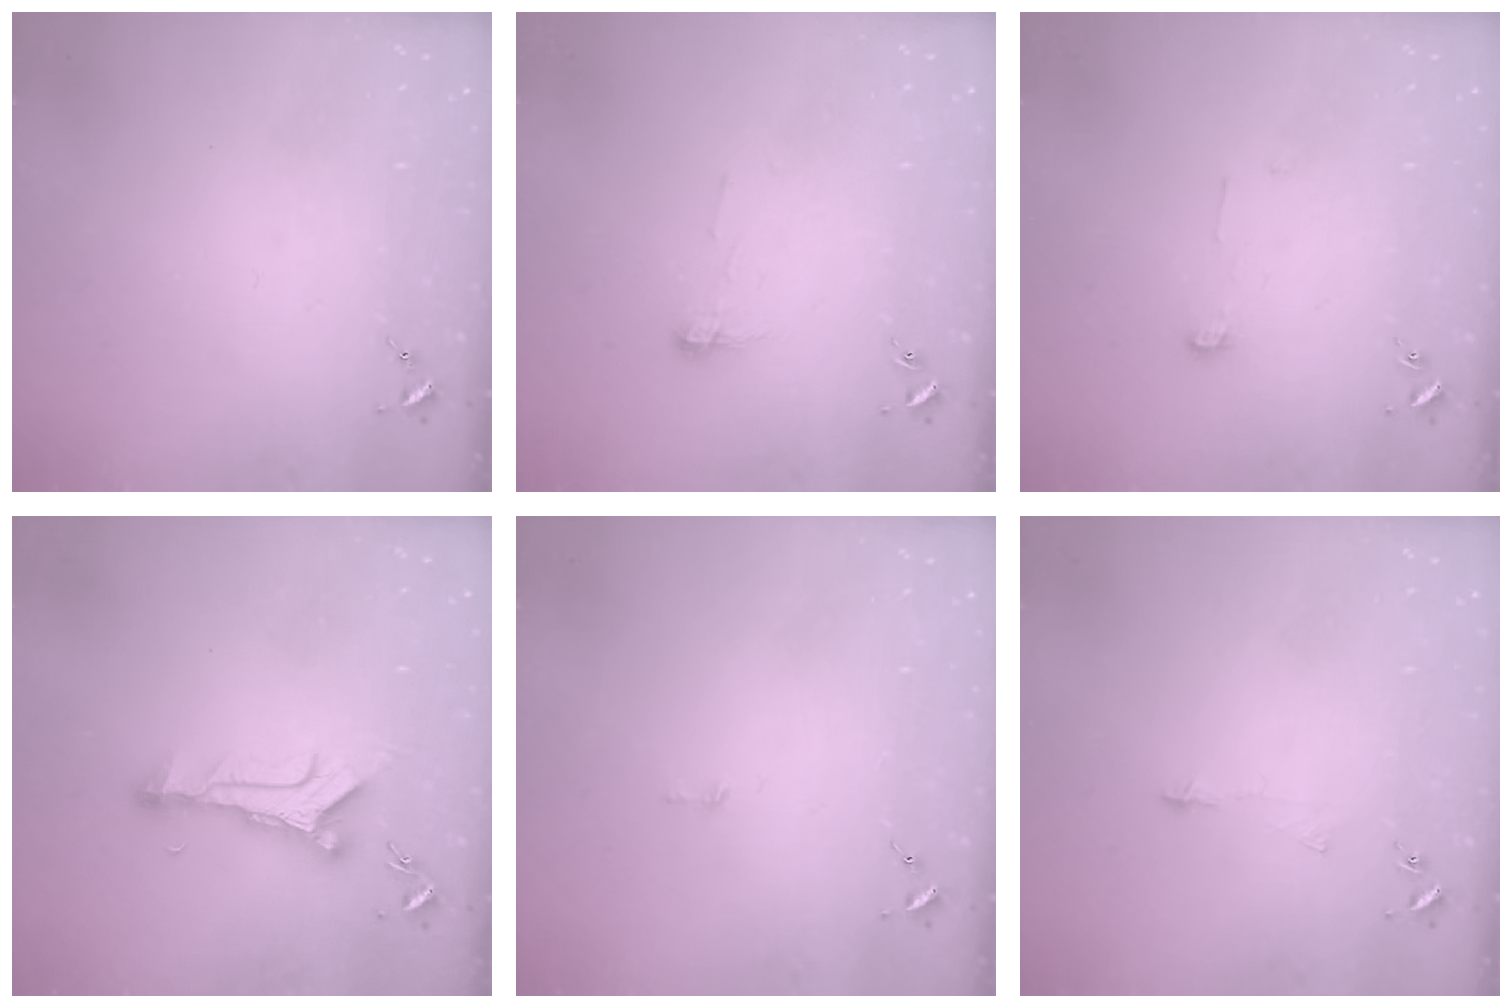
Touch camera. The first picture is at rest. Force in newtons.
{"total": 5.9, "press": 5.9, "slide": 0.7}
{"total": 4.1, "press": 4.1, "slide": 0.3}
{"total": 9.9, "press": 9.9, "slide": 0.2}
{"total": 2.9, "press": 2.9, "slide": 0.2}
{"total": 3.3, "press": 3.3, "slide": 0.2}